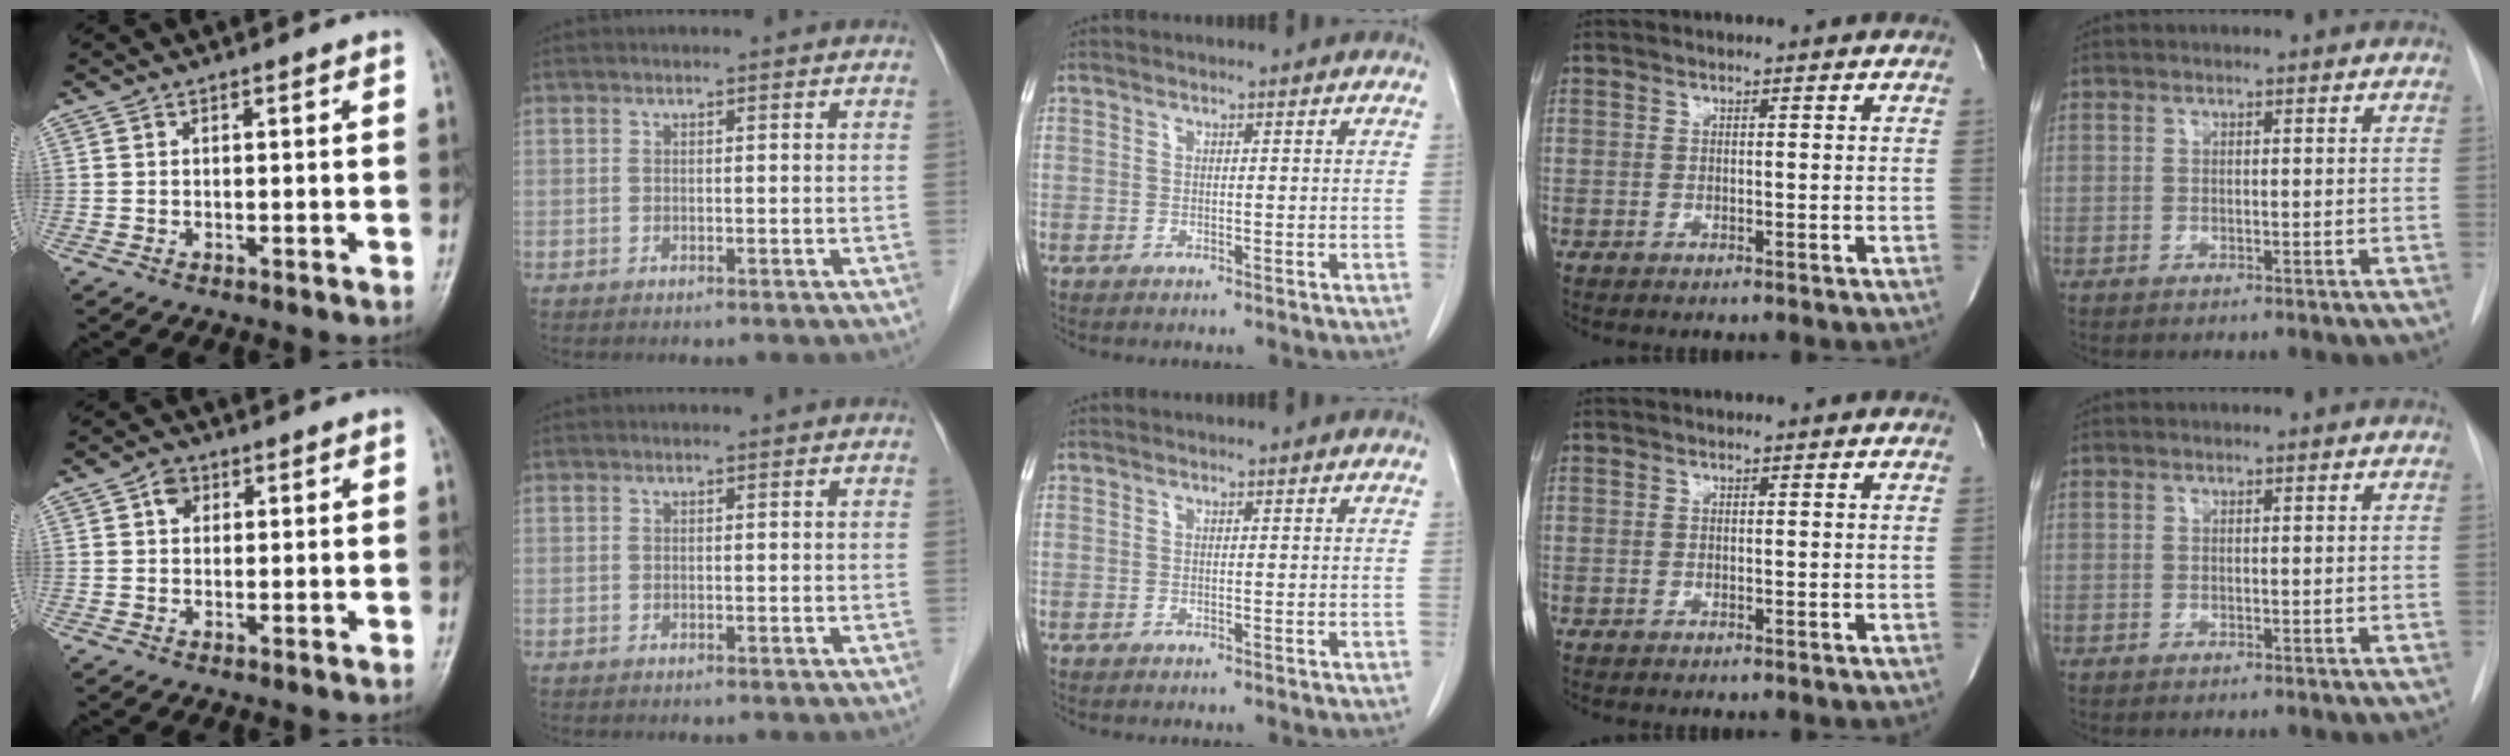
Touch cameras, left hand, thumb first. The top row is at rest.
{"thumb": {"total": 2.7, "force": [0.9, 2.1, 1.4], "torque": [-0.009, 0.001, 0.011]}}